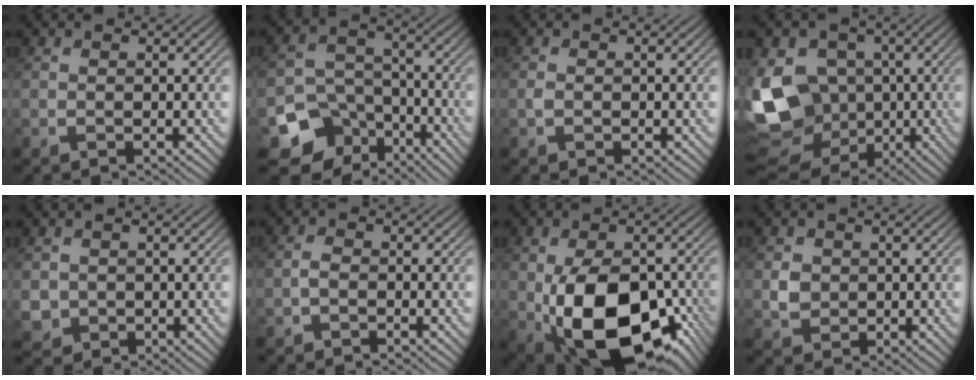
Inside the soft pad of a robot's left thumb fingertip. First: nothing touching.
{"total": 10.1, "force": [-6.2, 7.1, 3.5], "torque": [-0.074, -0.022, -0.109]}
{"total": 0.7, "force": [-0.3, 0.5, 0.4], "torque": [-0.012, -0.001, -0.007]}
{"total": 16.9, "force": [-2.3, 14.1, 9.2], "torque": [-0.237, -0.018, -0.039]}
{"total": 2.6, "force": [-0.1, 2.6, 0.5], "torque": [-0.025, -0.012, -0.002]}
{"total": 1.6, "force": [-1.0, 0.7, 1.0], "torque": [-0.021, 0.003, -0.026]}
{"total": 16.5, "force": [-5.2, 9.8, 12.2], "torque": [-0.215, -0.044, -0.071]}
{"total": 2.7, "force": [0.1, 2.5, 1.1], "torque": [-0.025, -0.002, 0.001]}